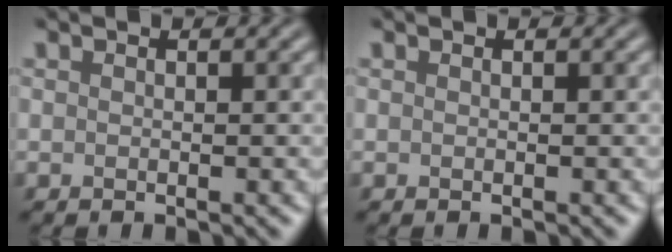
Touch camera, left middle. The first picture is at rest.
{"total": 0.0}